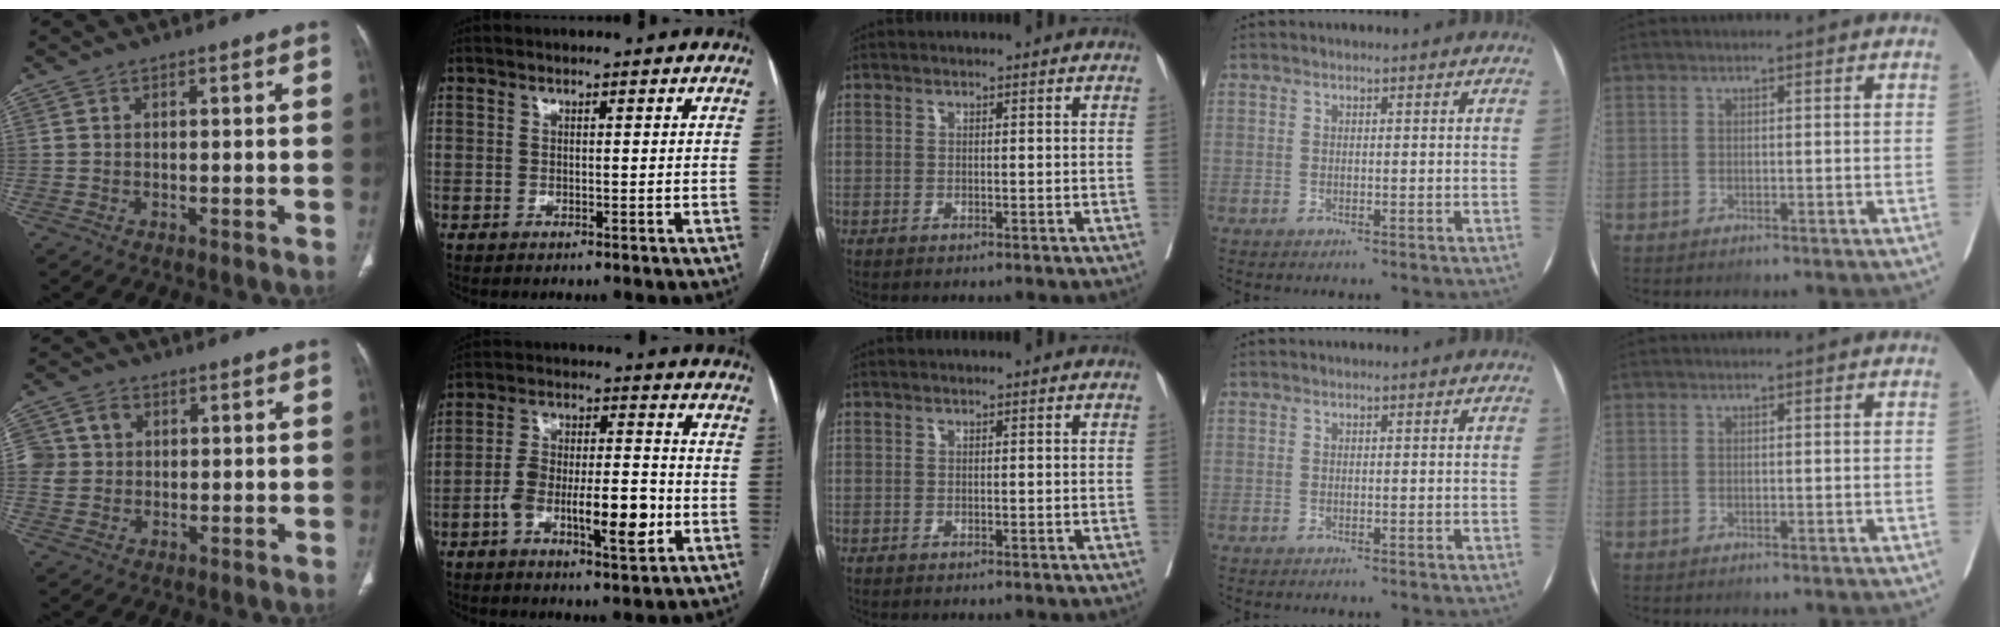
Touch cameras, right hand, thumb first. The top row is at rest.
{"thumb": {"total": 7.3, "force": [1.4, 6.4, 3.0], "torque": [-0.056, 0.014, 0.030]}, "index": {"total": 12.5, "force": [-3.8, 3.7, 11.3], "torque": [-0.192, 0.016, -0.059]}}